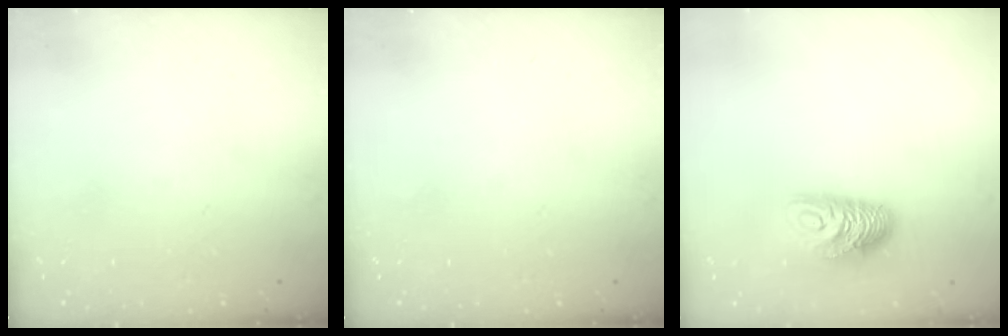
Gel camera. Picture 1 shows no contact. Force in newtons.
{"total": 0.0}
{"total": 9.3, "press": 9.3, "slide": 0.3}